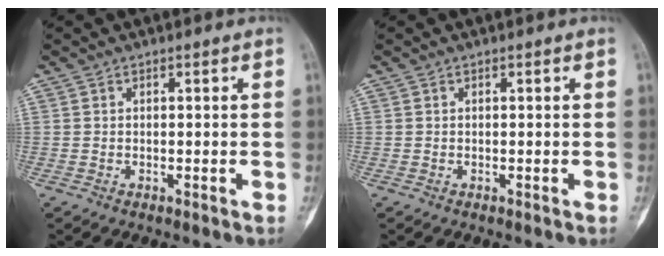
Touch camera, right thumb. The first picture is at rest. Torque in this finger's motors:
{"motor_torque": [0.00, 0.00, 0.03, 0.03, 0.00]}